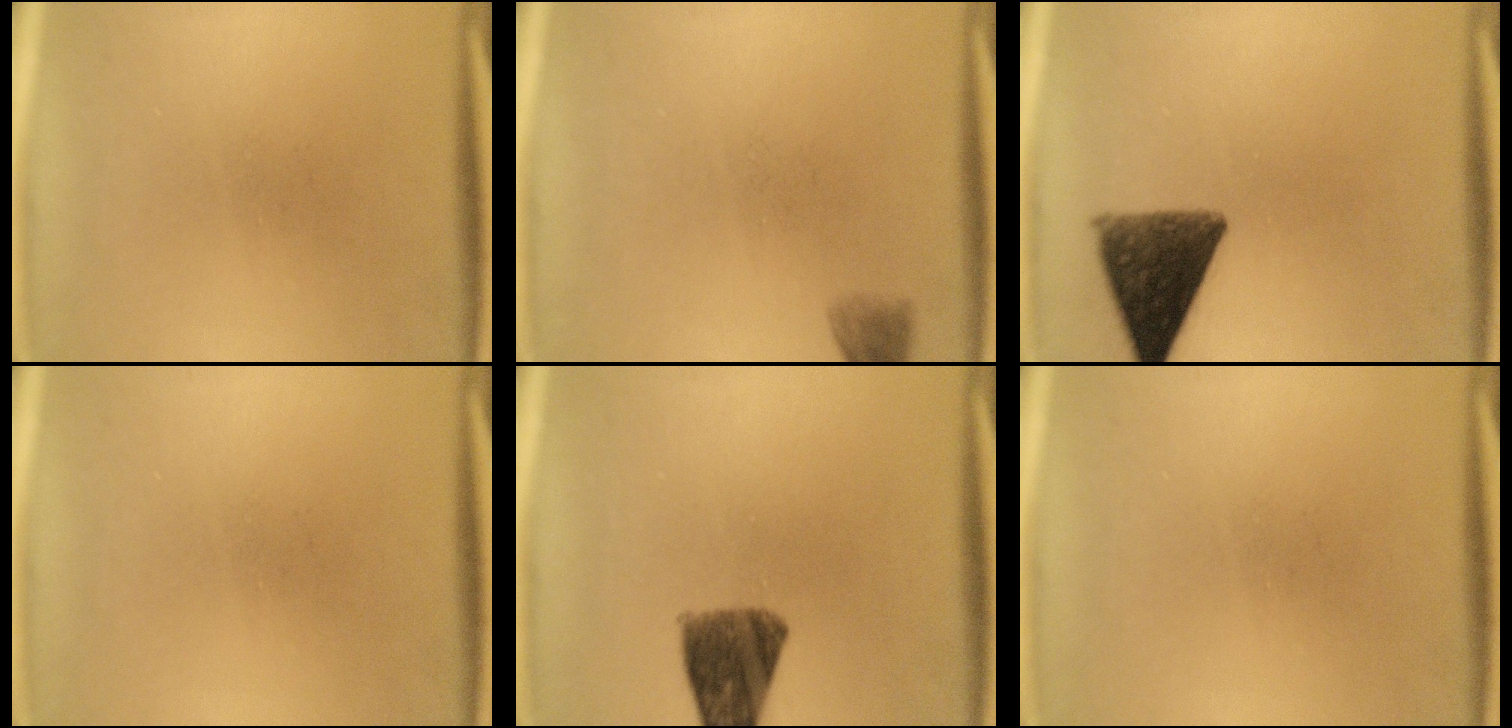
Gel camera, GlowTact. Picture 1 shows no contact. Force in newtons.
{"total": 2.2}
{"total": 10.4}
{"total": 0.0}
{"total": 9.2}
{"total": 0.0}